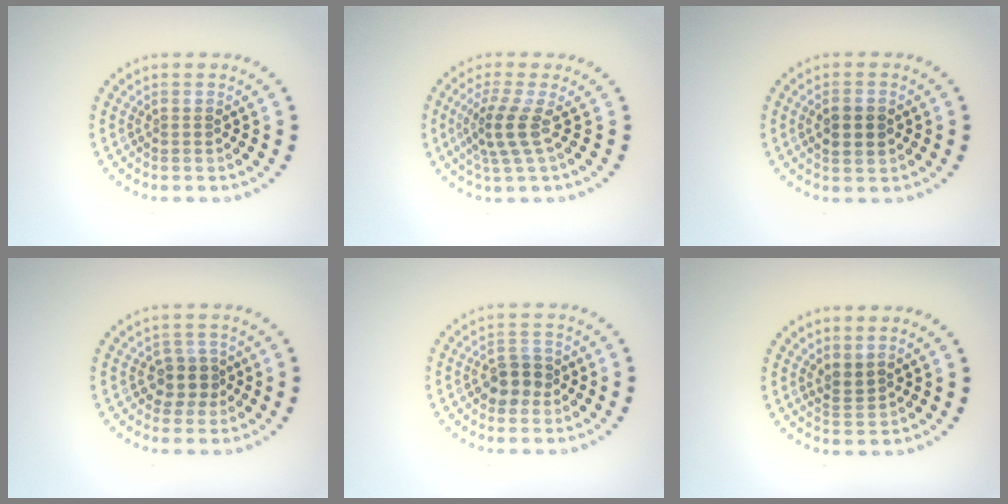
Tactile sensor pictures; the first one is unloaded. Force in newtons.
{"total": 3.0, "press": 2.2, "slide": 2.0}
{"total": 2.4, "press": 2.4, "slide": 0.1}
{"total": 2.4, "press": 2.0, "slide": 1.3}
{"total": 2.7, "press": 2.5, "slide": 0.9}
{"total": 1.6, "press": 1.2, "slide": 1.1}